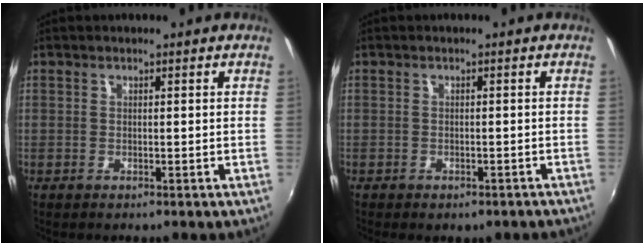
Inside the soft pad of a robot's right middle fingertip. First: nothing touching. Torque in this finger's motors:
{"motor_torque": [1.07, -1.07, 0.15, 0.07]}